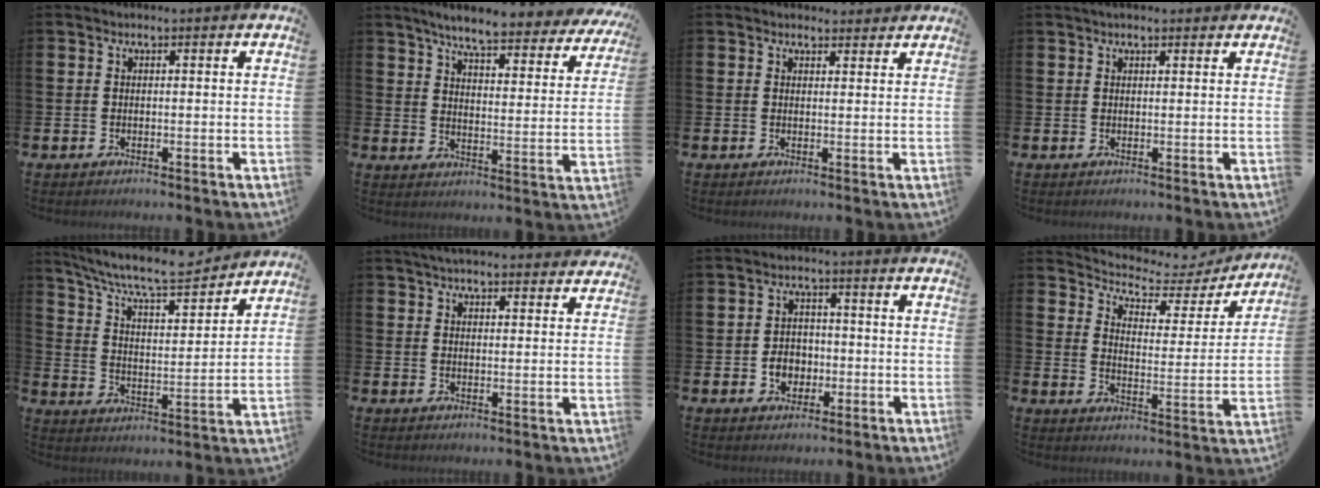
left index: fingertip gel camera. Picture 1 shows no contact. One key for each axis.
{"total": 7.0, "fx": 6.3, "fy": 0.7, "fz": 2.9, "tx": -0.070, "ty": -0.048, "tz": 0.101}
{"total": 2.0, "fx": 1.9, "fy": 0.7, "fz": -0.1, "tx": 0.023, "ty": -0.011, "tz": 0.030}
{"total": 1.9, "fx": 1.7, "fy": 0.5, "fz": 0.5, "tx": -0.002, "ty": -0.001, "tz": 0.028}
{"total": 9.2, "fx": 8.4, "fy": 1.5, "fz": 3.4, "tx": -0.090, "ty": -0.060, "tz": 0.143}
{"total": 4.5, "fx": 4.4, "fy": 0.7, "fz": 1.0, "tx": -0.026, "ty": -0.015, "tz": 0.080}
{"total": 3.7, "fx": -1.0, "fy": 3.0, "fz": 1.9, "tx": -0.022, "ty": -0.002, "tz": -0.026}
{"total": 4.4, "fx": 4.0, "fy": 1.8, "fz": 0.7, "tx": -0.040, "ty": -0.036, "tz": 0.059}